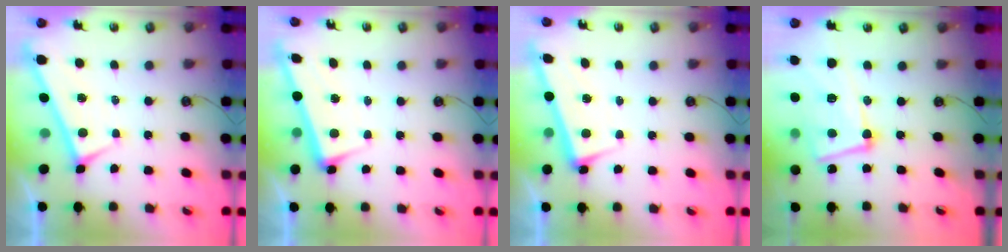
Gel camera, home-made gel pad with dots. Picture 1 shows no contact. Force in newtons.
{"total": 2.6, "press": 2.6, "slide": 0.6}
{"total": 2.5, "press": 2.4, "slide": 0.7}
{"total": 13.7, "press": 13.5, "slide": 2.4}